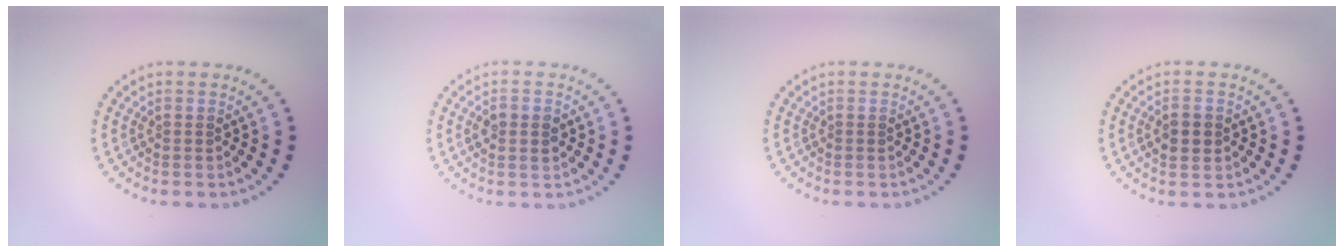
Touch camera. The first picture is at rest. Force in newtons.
{"total": 2.0, "press": 2.0, "slide": 0.1}
{"total": 0.0}
{"total": 2.0, "press": 2.0, "slide": 0.1}